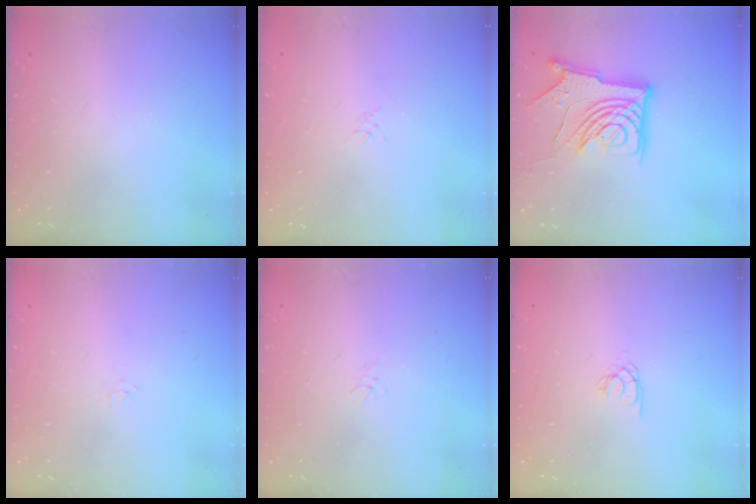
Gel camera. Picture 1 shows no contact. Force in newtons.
{"total": 1.3, "press": 1.2, "slide": 0.3}
{"total": 14.9, "press": 14.8, "slide": 1.8}
{"total": 2.9, "press": 2.9, "slide": 0.3}
{"total": 1.2, "press": 1.1, "slide": 0.3}
{"total": 1.9, "press": 1.9, "slide": 0.2}